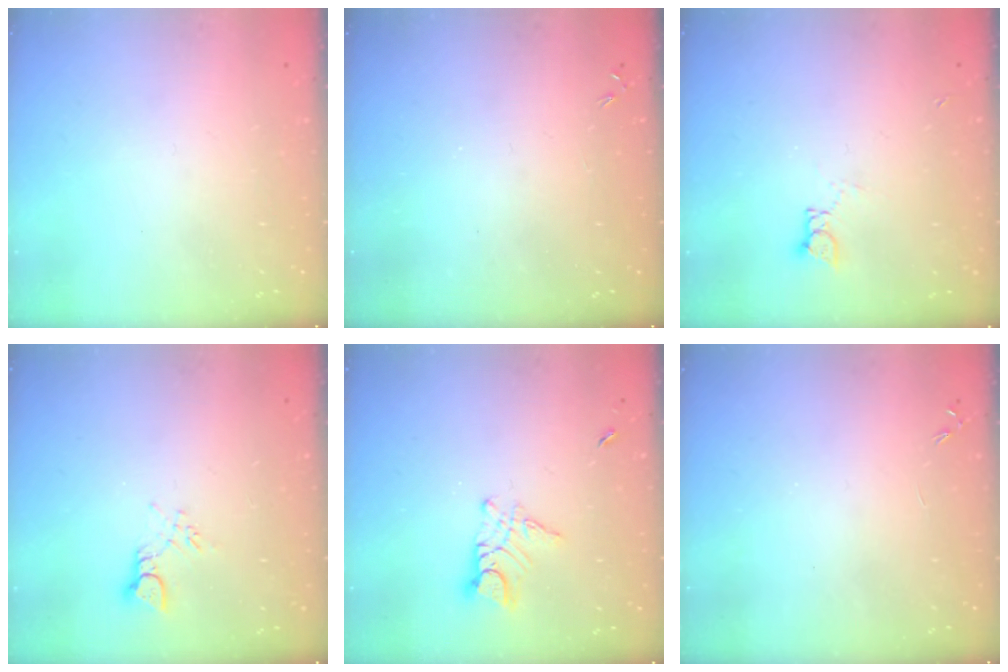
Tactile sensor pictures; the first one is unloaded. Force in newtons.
{"total": 0.0}
{"total": 3.5, "press": 3.5, "slide": 0.3}
{"total": 2.7, "press": 2.7, "slide": 0.4}
{"total": 6.1, "press": 6.1, "slide": 0.5}
{"total": 0.0}